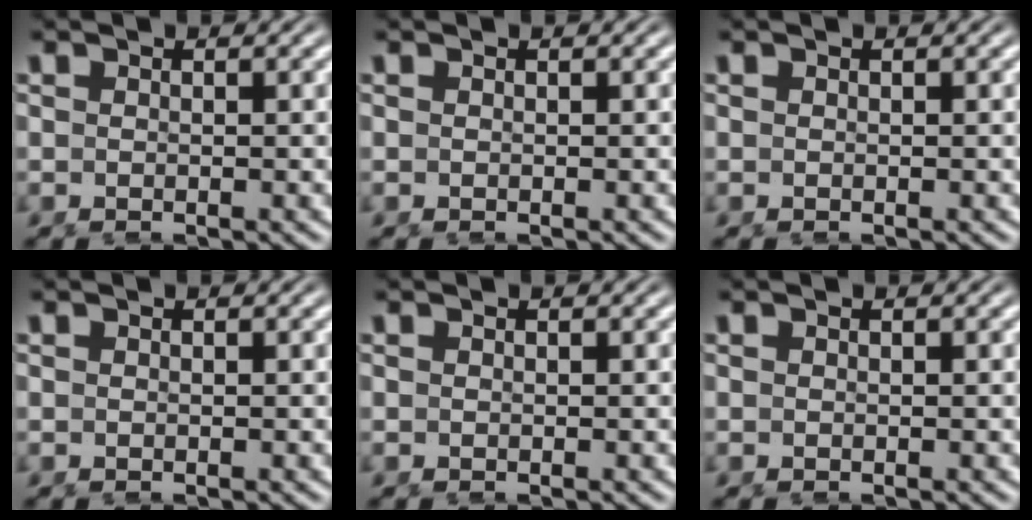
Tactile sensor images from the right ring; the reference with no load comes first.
{"total": 0.0}
{"total": 0.0}
{"total": 0.0}
{"total": 0.0}
{"total": 0.0}